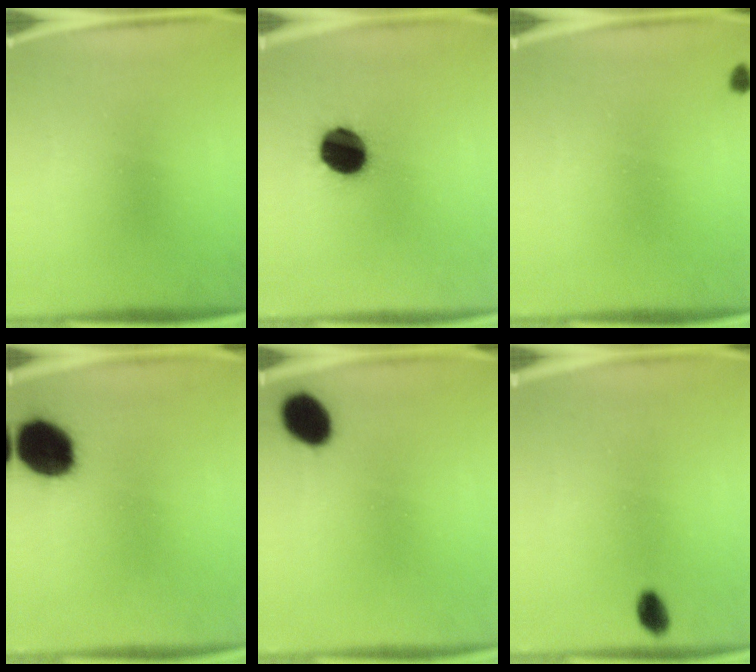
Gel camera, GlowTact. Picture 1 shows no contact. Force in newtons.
{"total": 12.2}
{"total": 1.0}
{"total": 13.6}
{"total": 7.8}
{"total": 2.7}